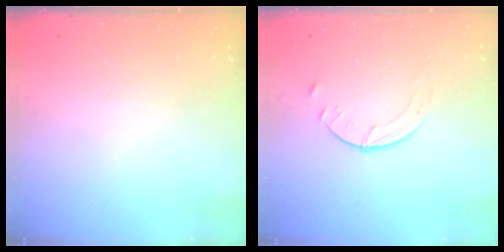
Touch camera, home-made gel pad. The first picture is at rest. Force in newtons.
{"total": 2.5, "press": 2.5, "slide": 0.3}